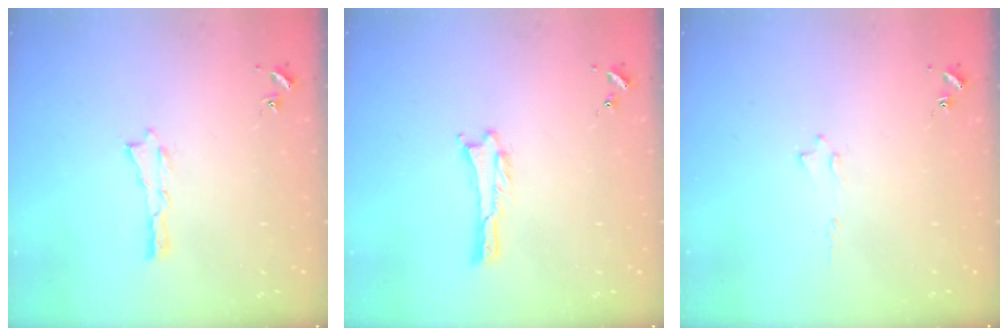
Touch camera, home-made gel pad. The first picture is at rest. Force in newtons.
{"total": 0.0}
{"total": 0.5, "press": 0.5, "slide": 0.2}